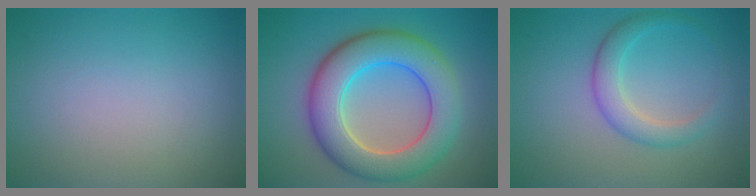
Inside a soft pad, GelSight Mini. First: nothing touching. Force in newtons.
{"total": 8.9, "press": 8.8, "slide": 0.6}
{"total": 2.9, "press": 2.9, "slide": 0.1}